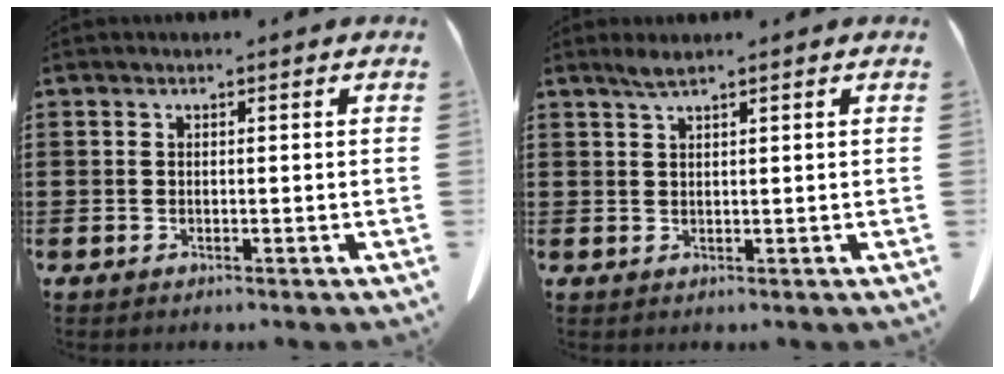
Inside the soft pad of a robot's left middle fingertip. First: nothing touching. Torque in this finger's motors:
{"motor_torque": [0.12, 0.05, 0.03, 0.03]}